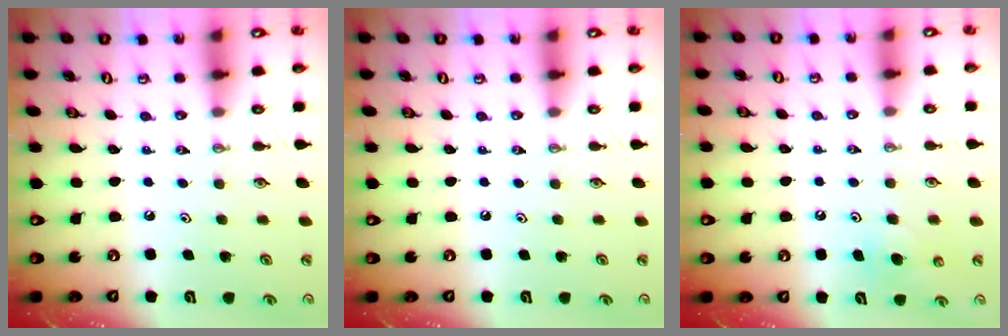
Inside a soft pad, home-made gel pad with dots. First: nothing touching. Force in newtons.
{"total": 0.0}
{"total": 5.0, "press": 4.9, "slide": 0.9}